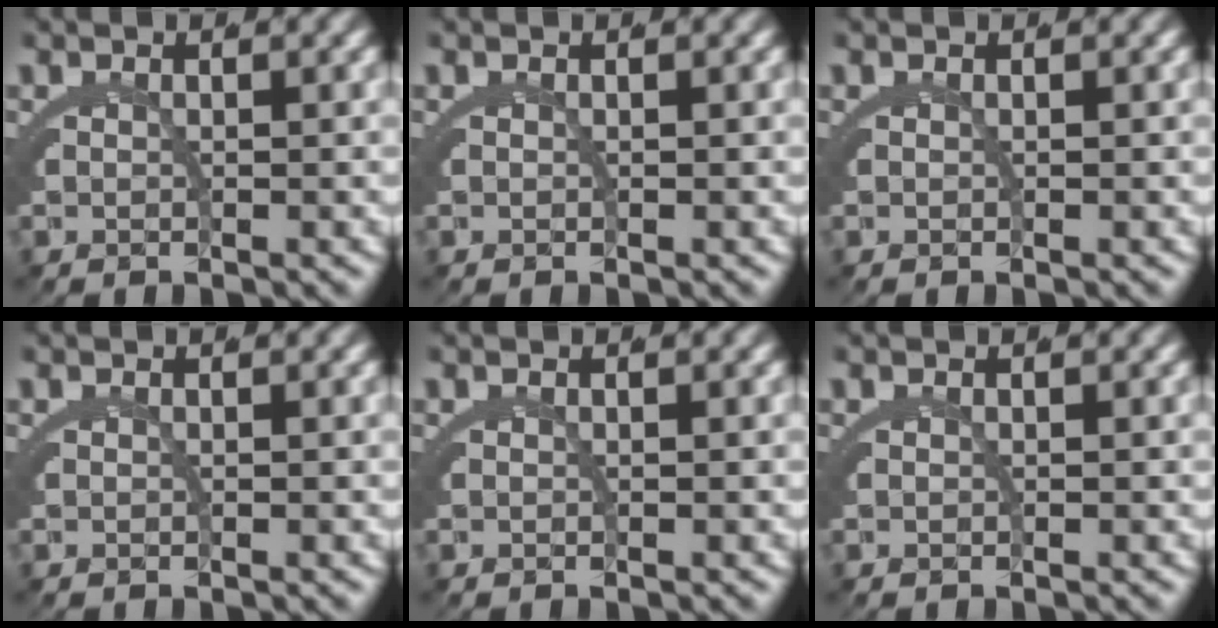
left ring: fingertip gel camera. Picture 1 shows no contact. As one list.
[{"total": 0.0}, {"total": 0.0}, {"total": 0.0}, {"total": 0.0}, {"total": 0.0}]